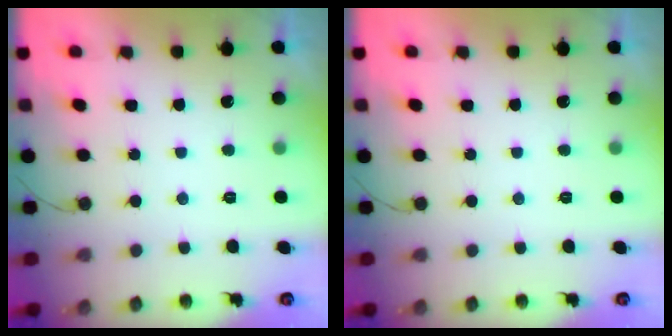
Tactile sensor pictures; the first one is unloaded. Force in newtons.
{"total": 0.0}